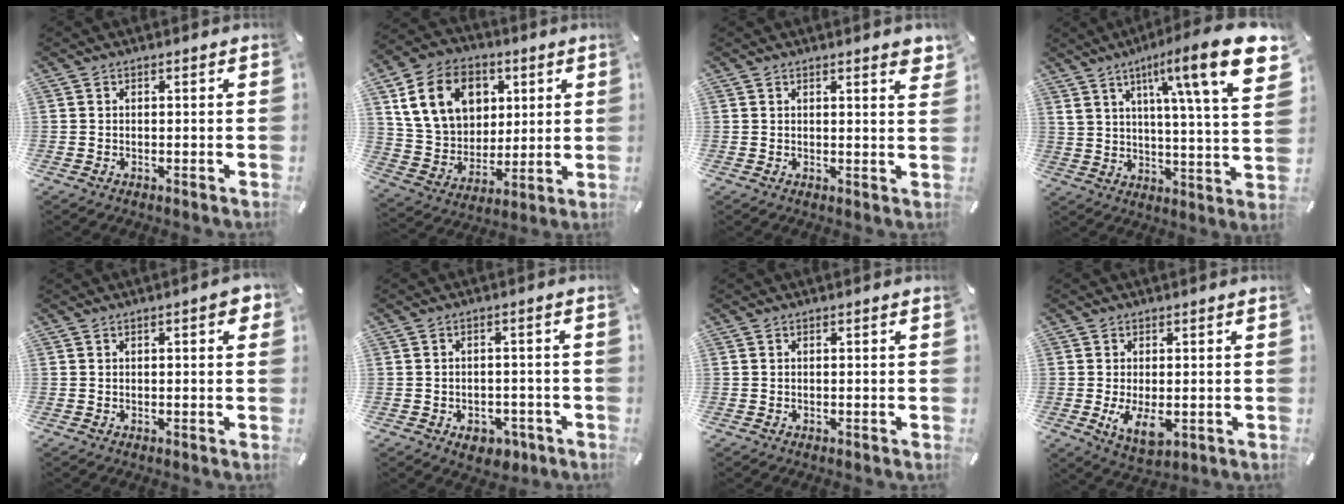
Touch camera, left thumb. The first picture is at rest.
{"total": 16.5, "force": [5.6, 13.3, 8.1], "torque": [-0.168, -0.004, 0.109]}
{"total": 2.5, "force": [1.6, 0.6, 1.9], "torque": [-0.024, -0.005, 0.025]}
{"total": 19.9, "force": [9.0, 3.2, 17.5], "torque": [-0.258, -0.058, 0.123]}
{"total": 3.0, "force": [0.9, 1.0, 2.7], "torque": [-0.046, 0.004, 0.012]}
{"total": 4.9, "force": [-2.3, 3.5, 2.6], "torque": [-0.036, 0.008, -0.040]}
{"total": 0.0}
{"total": 6.5, "force": [-0.9, 3.4, 5.5], "torque": [-0.109, -0.016, -0.017]}